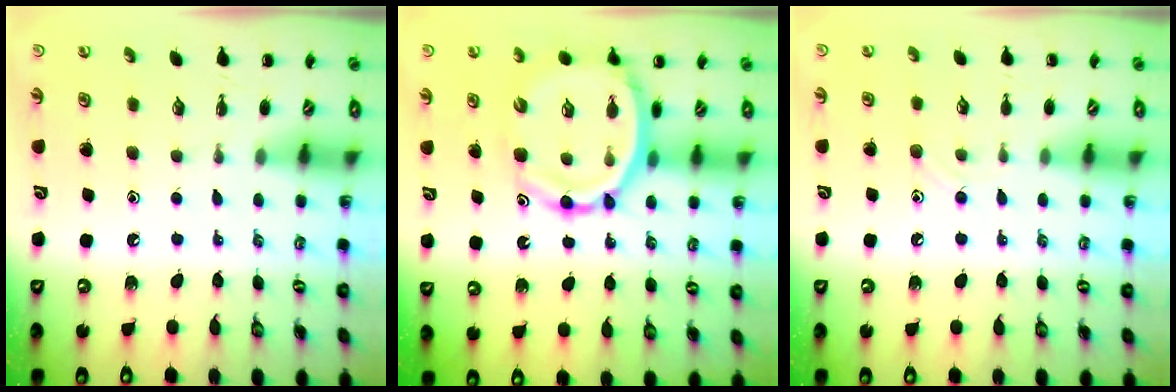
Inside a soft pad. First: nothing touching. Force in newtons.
{"total": 13.8, "press": 13.2, "slide": 4.0}
{"total": 5.7, "press": 5.5, "slide": 1.6}